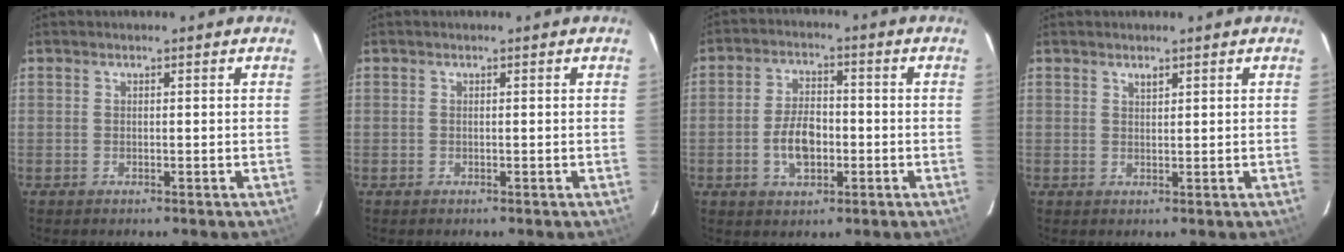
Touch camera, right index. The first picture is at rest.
{"total": 0.0}
{"total": 7.5, "force": [-1.9, 4.2, 5.8], "torque": [-0.113, 0.010, -0.028]}
{"total": 1.1, "force": [0.8, 0.5, 0.6], "torque": [-0.008, 0.001, 0.015]}